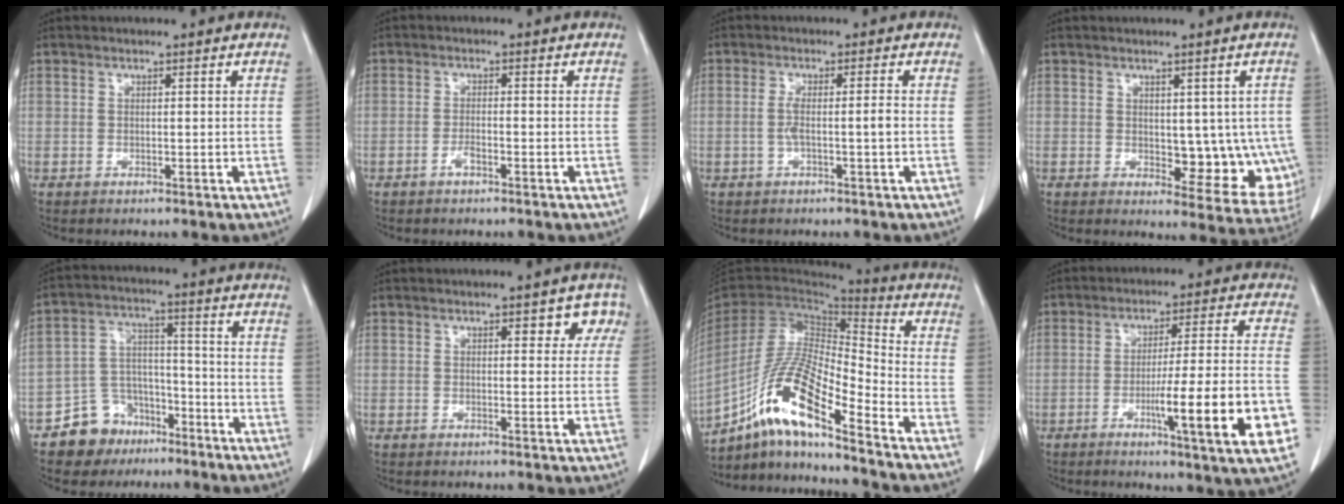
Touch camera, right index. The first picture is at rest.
{"total": 1.7, "force": [-1.1, 0.2, 1.3], "torque": [-0.026, 0.001, -0.021]}
{"total": 2.8, "force": [-0.8, -0.2, 2.7], "torque": [-0.051, 0.004, -0.013]}
{"total": 9.1, "force": [-0.2, 4.9, 7.7], "torque": [-0.071, -0.007, 0.009]}
{"total": 8.9, "force": [-6.0, 6.4, 1.5], "torque": [-0.025, 0.032, -0.098]}
{"total": 3.9, "force": [1.9, 2.0, 2.9], "torque": [-0.016, 0.010, 0.015]}
{"total": 16.0, "force": [-10.2, 1.9, 12.1], "torque": [-0.238, -0.003, -0.187]}
{"total": 15.5, "force": [-5.2, -0.3, 14.6], "torque": [-0.200, -0.013, -0.075]}